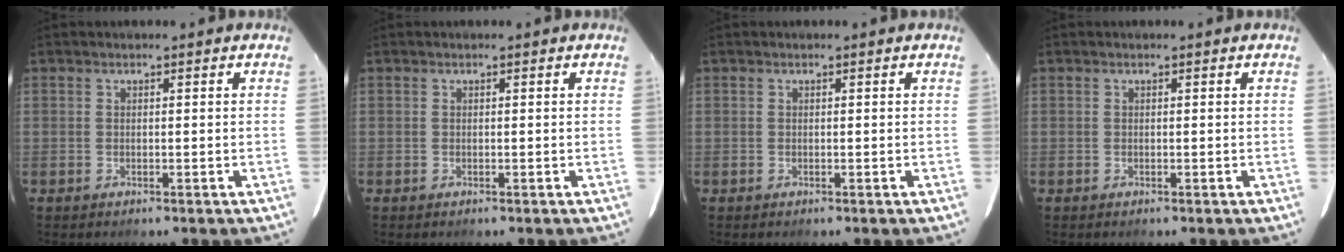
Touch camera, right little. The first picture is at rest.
{"total": 0.0}
{"total": 0.0}
{"total": 0.0}